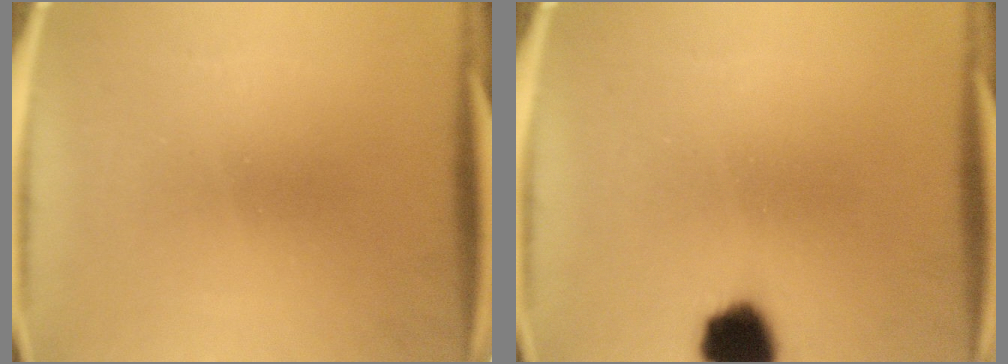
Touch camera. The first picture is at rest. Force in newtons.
{"total": 9.8}